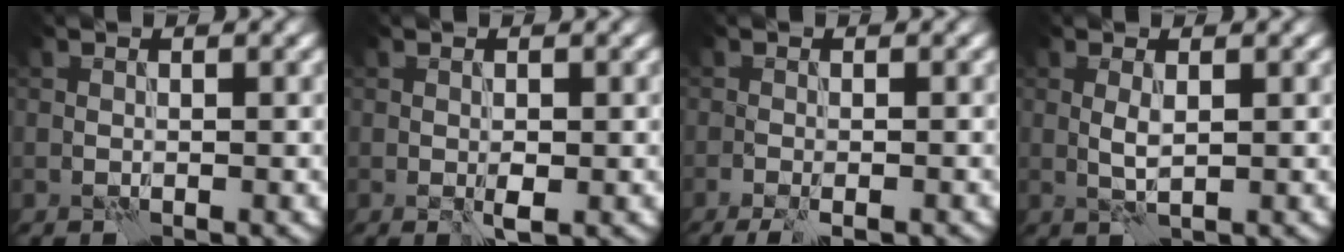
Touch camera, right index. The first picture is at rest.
{"total": 1.3, "force": [-0.2, 0.5, 1.2], "torque": [-0.021, -0.002, -0.004]}
{"total": 2.6, "force": [-1.8, 0.3, 1.8], "torque": [-0.035, -0.003, -0.031]}
{"total": 1.4, "force": [0.4, 0.2, 1.3], "torque": [-0.031, 0.003, 0.008]}